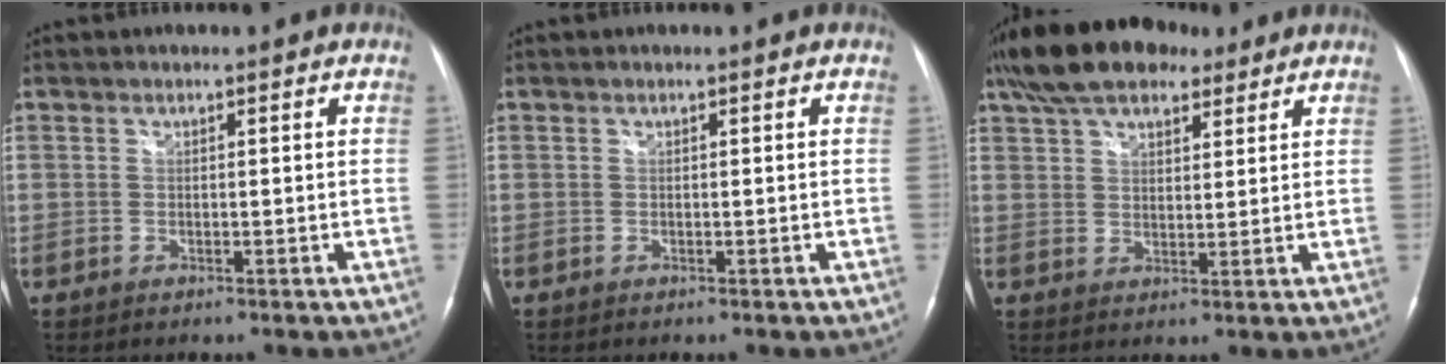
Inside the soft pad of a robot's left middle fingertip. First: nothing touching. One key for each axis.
{"total": 0.0}
{"total": 14.2, "fx": 10.5, "fy": 5.4, "fz": 7.8, "tx": -0.145, "ty": 0.043, "tz": 0.179}